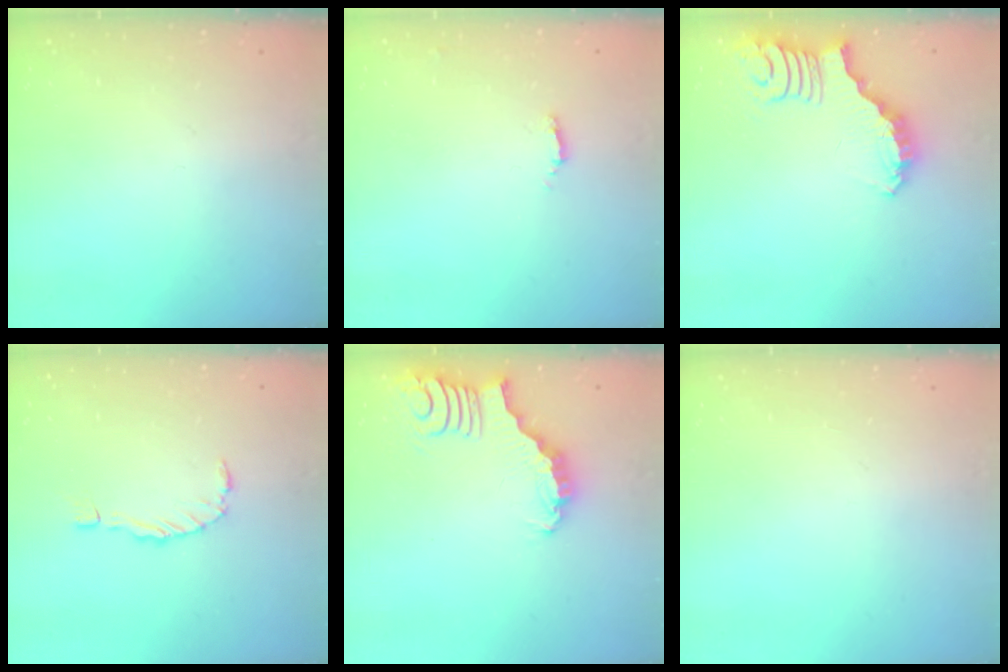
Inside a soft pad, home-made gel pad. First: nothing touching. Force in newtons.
{"total": 2.0, "press": 2.0, "slide": 0.4}
{"total": 2.4, "press": 2.4, "slide": 0.5}
{"total": 0.0}
{"total": 3.4, "press": 3.4, "slide": 0.5}
{"total": 0.0}